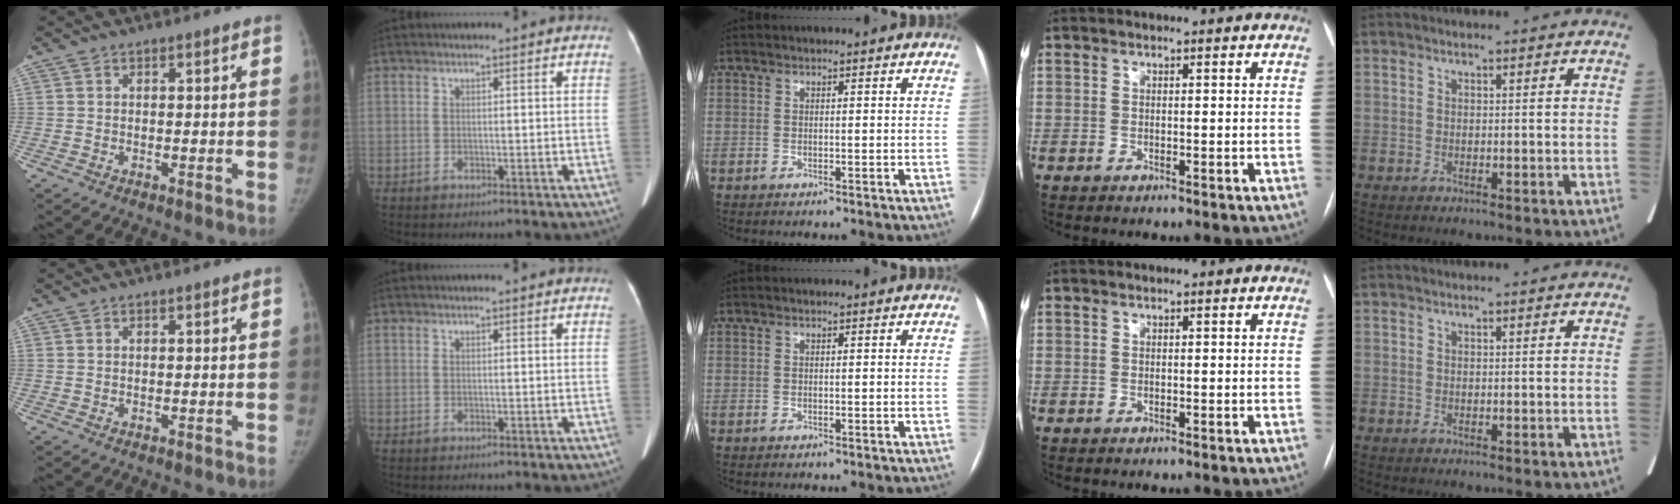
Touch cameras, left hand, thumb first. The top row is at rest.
{}